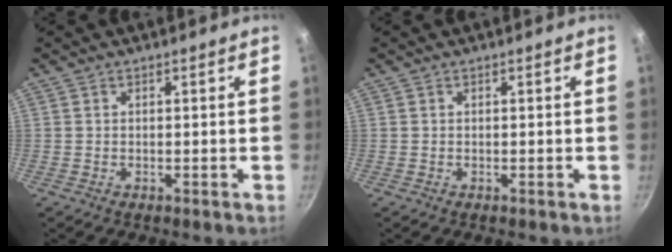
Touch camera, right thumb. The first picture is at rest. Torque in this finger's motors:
{"motor_torque": [0.00, 0.00, -0.28, 0.30, 0.01]}